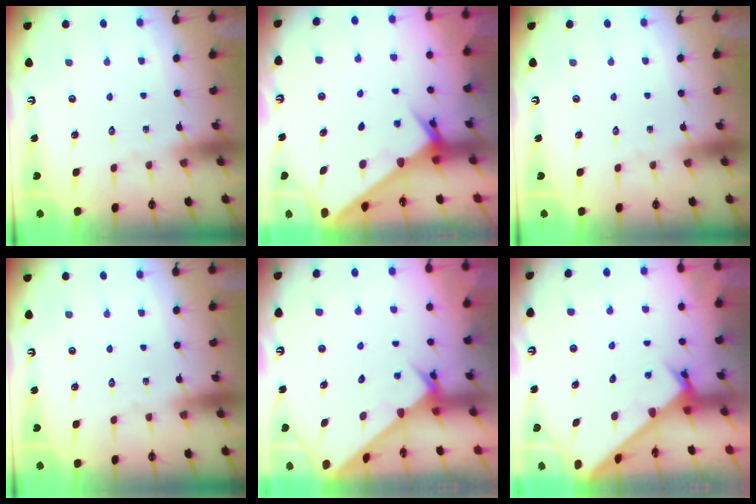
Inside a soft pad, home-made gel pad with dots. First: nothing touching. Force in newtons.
{"total": 2.4, "press": 2.4, "slide": 0.3}
{"total": 0.0}
{"total": 0.0}
{"total": 2.9, "press": 2.9, "slide": 0.1}
{"total": 2.6, "press": 2.6, "slide": 0.3}